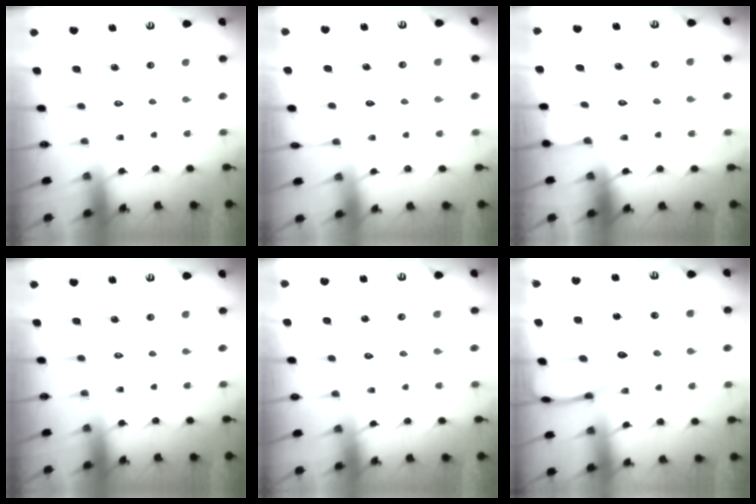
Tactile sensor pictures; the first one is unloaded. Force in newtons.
{"total": 2.6, "press": 2.6, "slide": 0.4}
{"total": 5.2, "press": 5.2, "slide": 0.6}
{"total": 0.0}
{"total": 2.7, "press": 2.7, "slide": 0.3}
{"total": 15.9, "press": 15.9, "slide": 1.3}